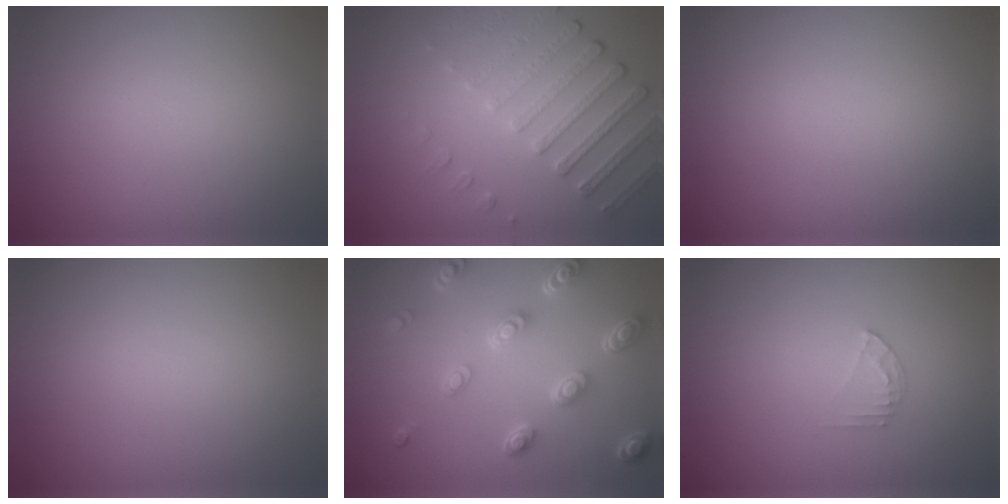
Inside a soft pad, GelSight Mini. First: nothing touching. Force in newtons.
{"total": 4.7, "press": 3.5, "slide": 3.1}
{"total": 0.0}
{"total": 0.0}
{"total": 5.2, "press": 3.8, "slide": 3.5}
{"total": 1.3, "press": 1.3, "slide": 0.1}